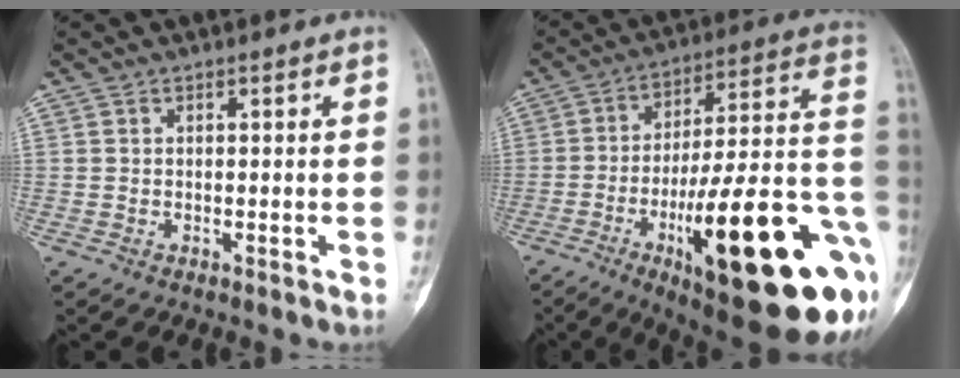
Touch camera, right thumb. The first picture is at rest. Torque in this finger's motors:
{"motor_torque": [2.22, 2.79, 2.03, -0.75, 0.14]}